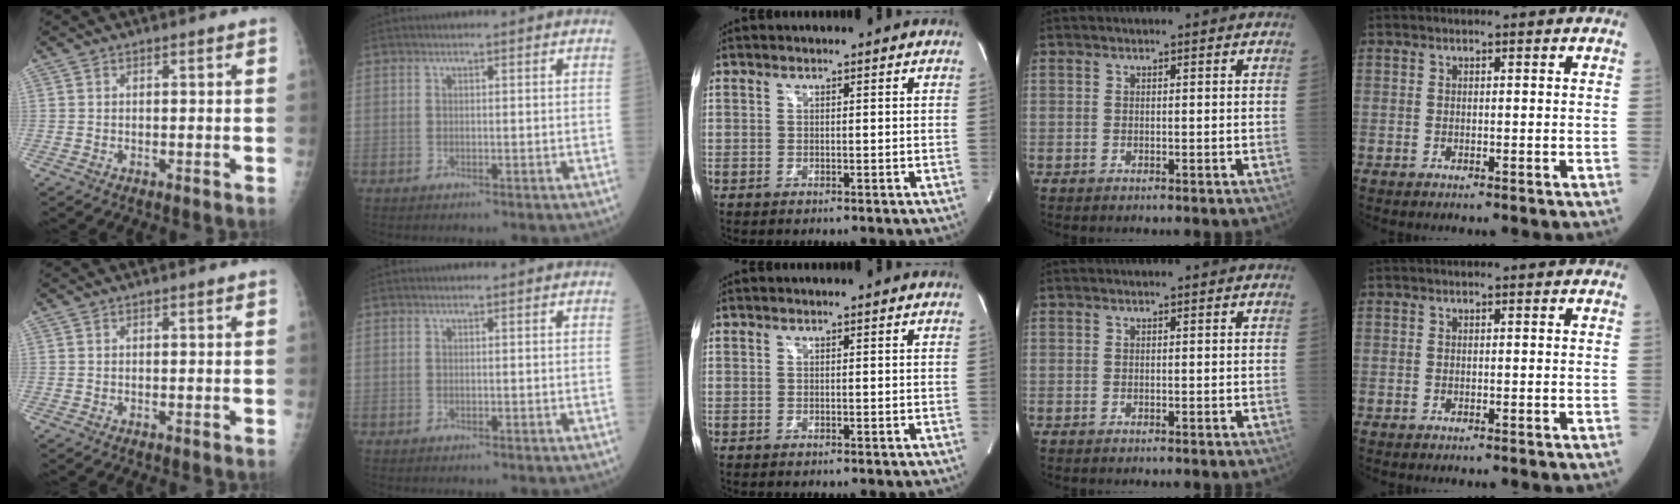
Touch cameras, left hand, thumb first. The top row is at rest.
{}